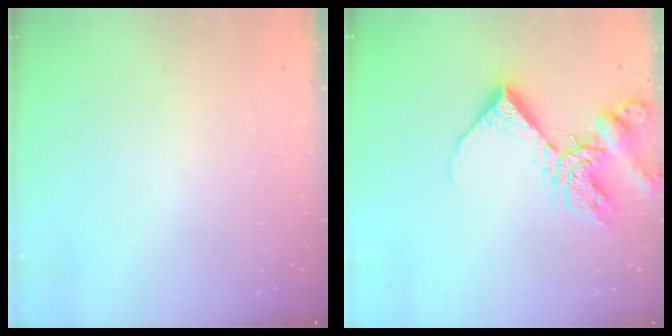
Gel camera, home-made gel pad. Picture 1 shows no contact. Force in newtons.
{"total": 13.4, "press": 13.3, "slide": 1.7}